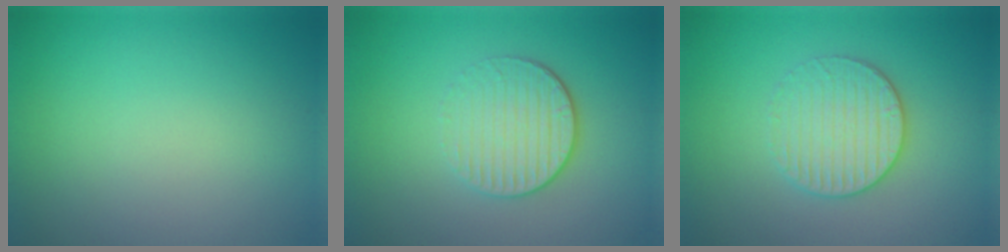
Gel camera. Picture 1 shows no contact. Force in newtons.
{"total": 3.8, "press": 2.9, "slide": 2.5}
{"total": 3.4, "press": 3.2, "slide": 1.1}